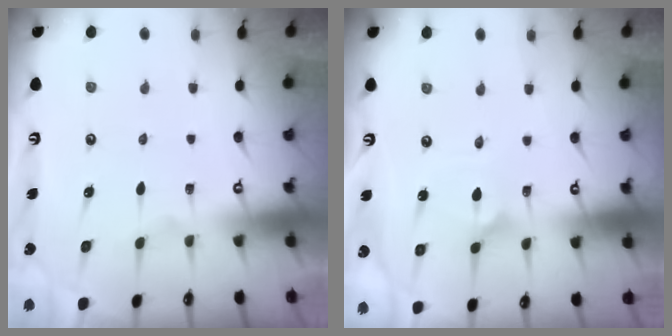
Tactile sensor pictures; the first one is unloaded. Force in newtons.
{"total": 2.7, "press": 2.7, "slide": 0.2}